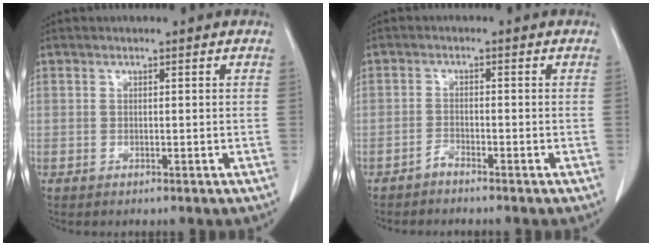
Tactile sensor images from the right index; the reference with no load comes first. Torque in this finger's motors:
{"motor_torque": [0.17, -0.16, 0.04, 0.01]}